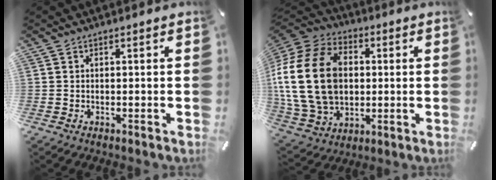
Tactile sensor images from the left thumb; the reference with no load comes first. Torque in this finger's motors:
{"motor_torque": [1.81, 3.20, 2.77, 0.00, 1.05]}